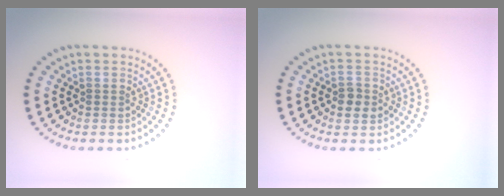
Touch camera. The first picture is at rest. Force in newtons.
{"total": 1.8, "press": 1.7, "slide": 0.4}